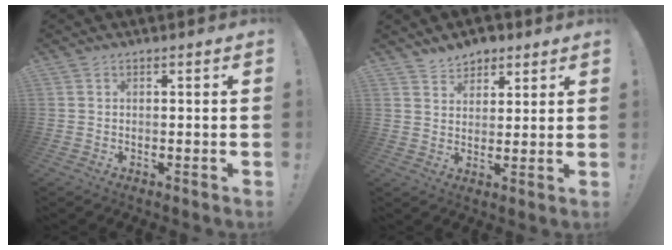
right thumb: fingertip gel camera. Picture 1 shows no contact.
{"total": 5.7, "force": [4.5, 3.4, 0.6], "torque": [-0.006, -0.028, 0.084]}